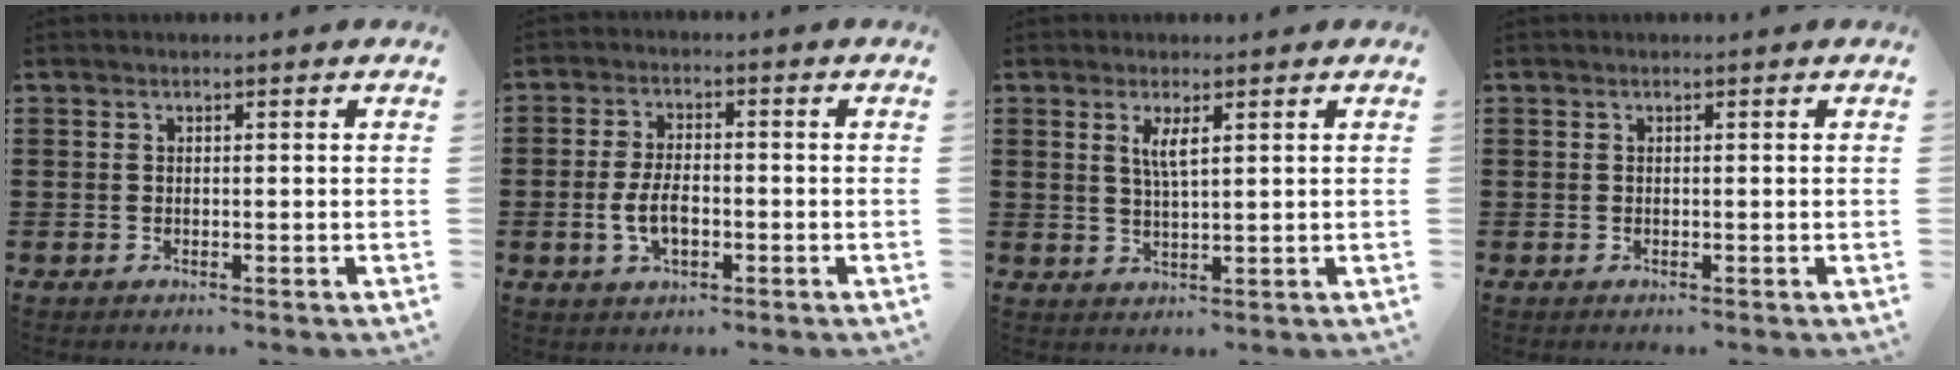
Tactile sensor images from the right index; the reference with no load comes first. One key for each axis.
{"total": 5.2, "fx": -1.2, "fy": 2.6, "fz": 4.3, "tx": -0.098, "ty": 0.000, "tz": -0.027}
{"total": 2.9, "fx": 1.2, "fy": 0.6, "fz": 2.6, "tx": -0.055, "ty": 0.003, "tz": 0.019}
{"total": 0.0}